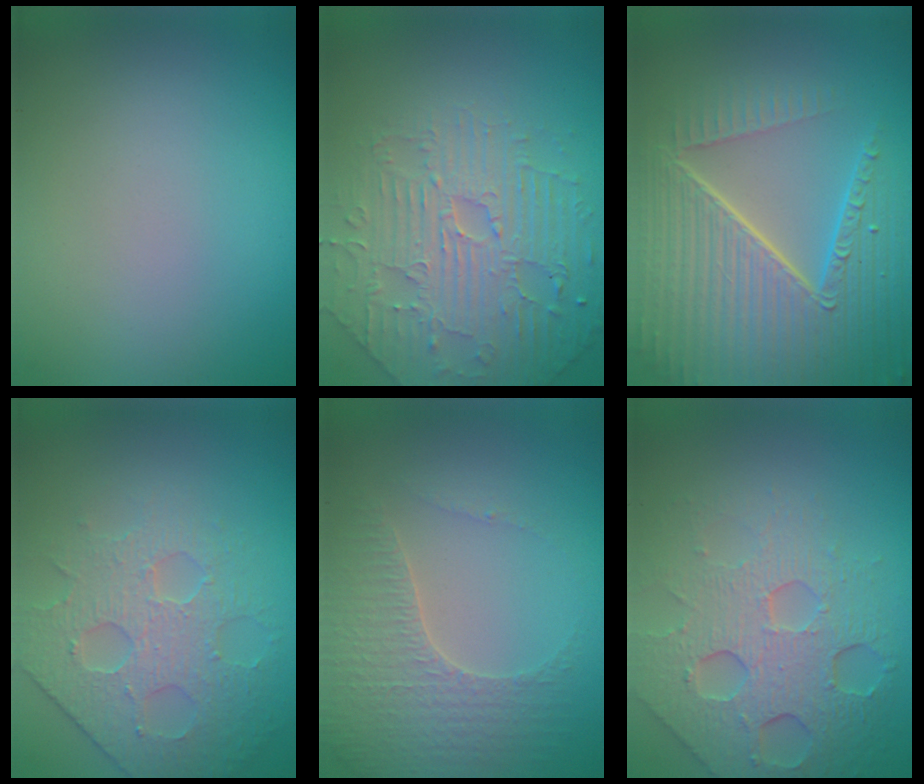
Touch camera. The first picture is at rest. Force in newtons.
{"total": 4.7, "press": 4.7, "slide": 0.5}
{"total": 10.0, "press": 6.5, "slide": 7.6}
{"total": 4.0, "press": 4.0, "slide": 0.5}
{"total": 3.3, "press": 3.3, "slide": 0.6}
{"total": 7.3, "press": 5.1, "slide": 5.2}